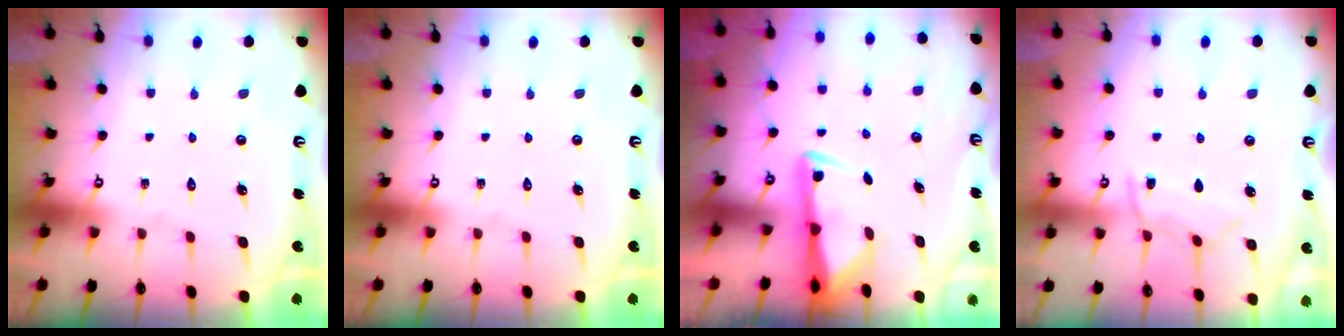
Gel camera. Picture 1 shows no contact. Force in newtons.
{"total": 0.0}
{"total": 2.9, "press": 2.9, "slide": 0.6}
{"total": 6.8, "press": 6.7, "slide": 0.8}